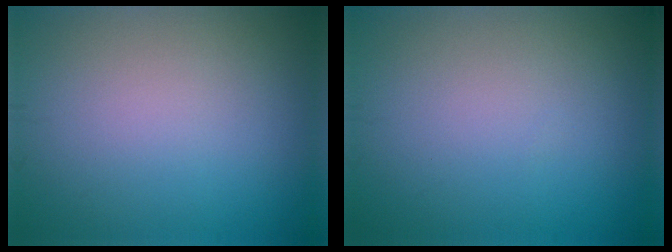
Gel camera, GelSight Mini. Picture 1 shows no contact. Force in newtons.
{"total": 0.0}